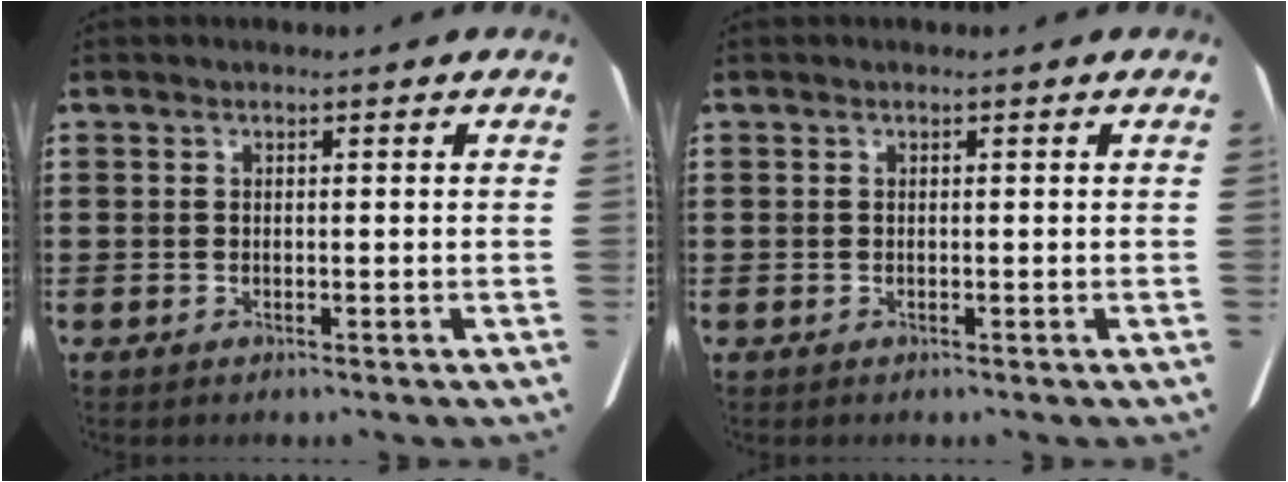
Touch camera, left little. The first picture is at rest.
{"total": 0.0}